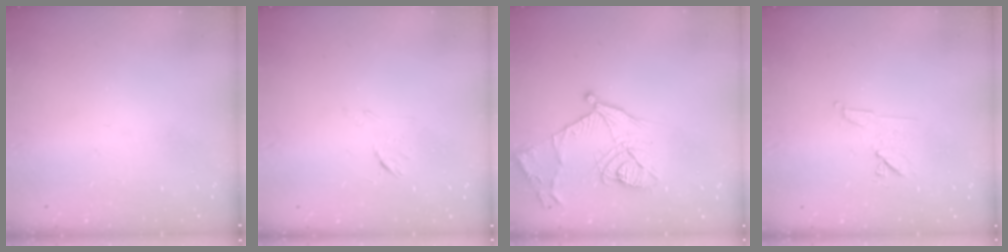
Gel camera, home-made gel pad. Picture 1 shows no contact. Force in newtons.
{"total": 5.3, "press": 5.2, "slide": 1.0}
{"total": 16.2, "press": 16.2, "slide": 1.4}
{"total": 7.5, "press": 7.4, "slide": 1.3}